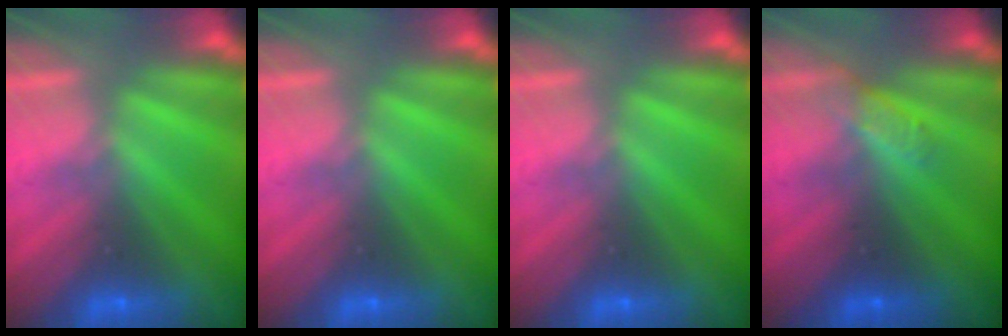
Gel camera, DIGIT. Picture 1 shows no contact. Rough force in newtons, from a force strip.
{"total": 0.0}
{"total": 0.0}
{"total": 2.9}